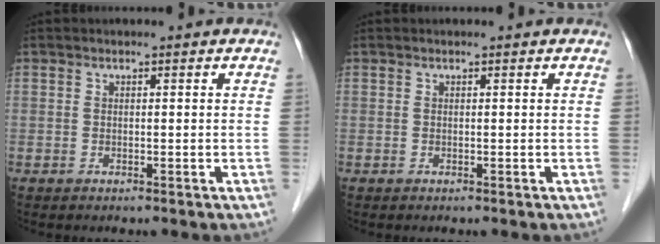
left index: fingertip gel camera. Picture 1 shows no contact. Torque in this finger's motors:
{"motor_torque": [0.00, 0.00, 0.00, 0.00]}